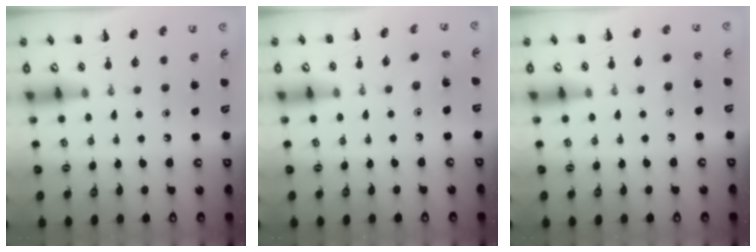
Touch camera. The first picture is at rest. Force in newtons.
{"total": 1.4, "press": 1.2, "slide": 0.6}
{"total": 5.5, "press": 5.2, "slide": 1.7}